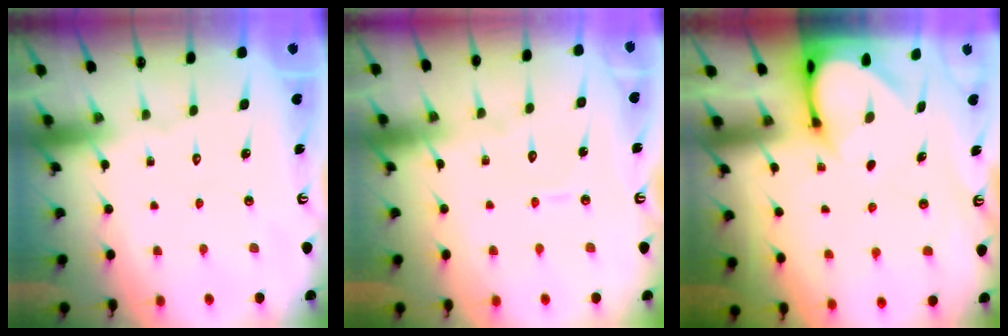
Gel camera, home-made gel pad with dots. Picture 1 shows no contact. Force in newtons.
{"total": 4.8, "press": 4.7, "slide": 0.2}
{"total": 4.5, "press": 4.4, "slide": 0.5}